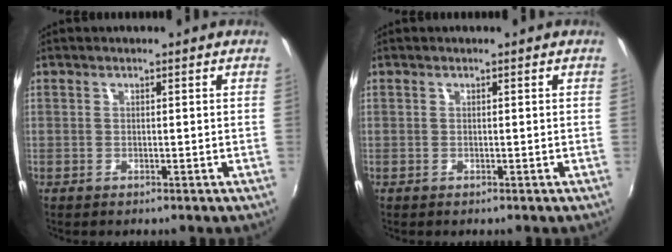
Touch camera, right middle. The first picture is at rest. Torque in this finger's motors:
{"motor_torque": [-0.08, 0.08, -0.02, 0.00]}